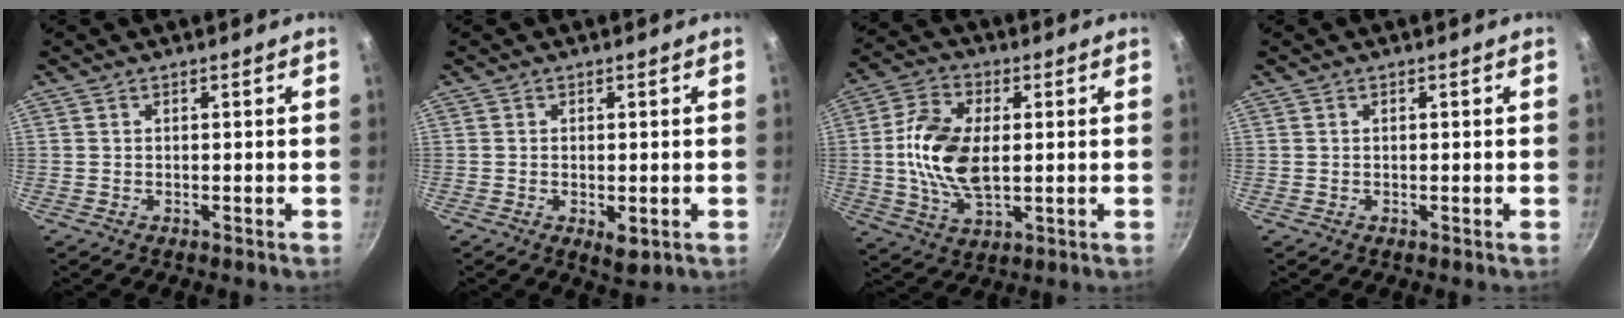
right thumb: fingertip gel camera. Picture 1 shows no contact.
{"total": 3.1, "force": [-0.9, 1.3, 2.7], "torque": [-0.041, -0.009, -0.010]}
{"total": 13.8, "force": [0.5, 7.6, 11.5], "torque": [-0.226, 0.001, 0.011]}
{"total": 0.0}